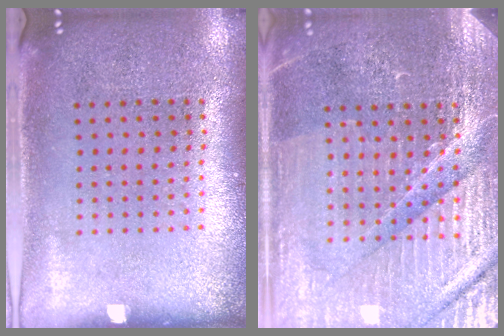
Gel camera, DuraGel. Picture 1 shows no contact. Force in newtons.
{"total": 4.9, "press": 4.6, "slide": 1.7}